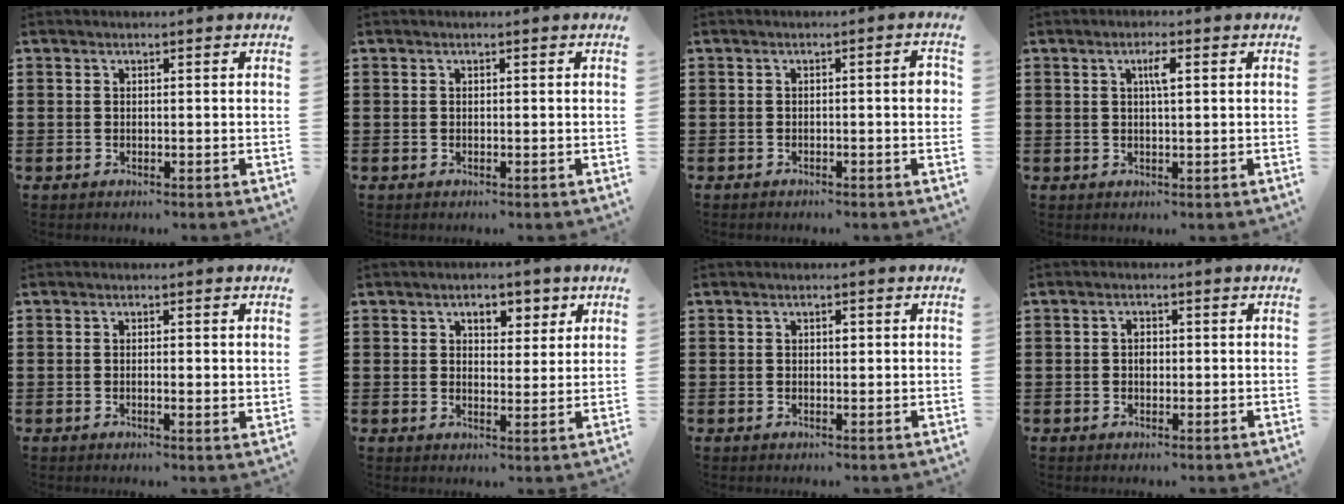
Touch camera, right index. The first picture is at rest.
{"total": 0.0}
{"total": 2.3, "force": [-0.7, 0.4, 2.2], "torque": [-0.027, -0.002, -0.015]}
{"total": 2.4, "force": [0.6, 0.4, 2.3], "torque": [-0.038, 0.001, 0.006]}
{"total": 1.0, "force": [0.0, 0.2, 0.9], "torque": [-0.018, 0.000, 0.000]}
{"total": 3.9, "force": [2.2, 2.4, 2.1], "torque": [-0.029, 0.002, 0.031]}
{"total": 0.9, "force": [0.2, 0.4, 0.7], "torque": [-0.015, 0.001, 0.004]}
{"total": 1.7, "force": [0.0, 1.0, 1.3], "torque": [-0.027, 0.005, -0.001]}